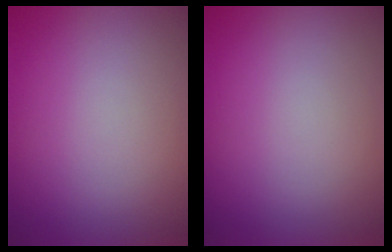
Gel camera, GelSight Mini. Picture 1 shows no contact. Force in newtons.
{"total": 0.0}